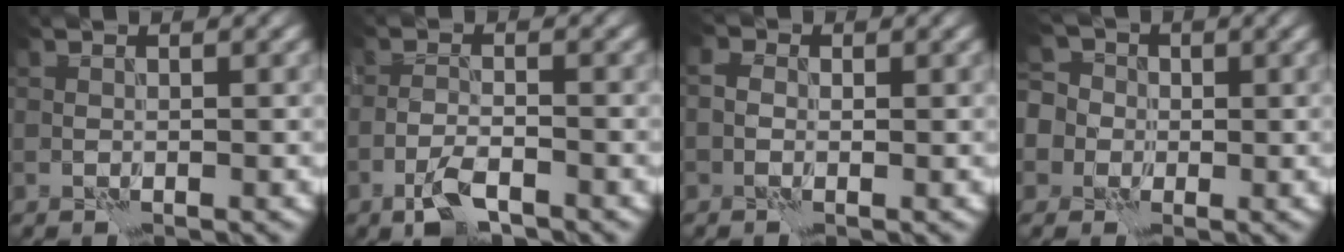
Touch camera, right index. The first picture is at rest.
{"total": 3.2, "force": [-2.1, 1.0, 2.2], "torque": [-0.049, 0.001, -0.046]}
{"total": 1.8, "force": [0.1, 1.5, 1.0], "torque": [-0.013, 0.011, -0.014]}
{"total": 7.1, "force": [-0.8, 6.6, 2.4], "torque": [-0.059, 0.024, -0.059]}